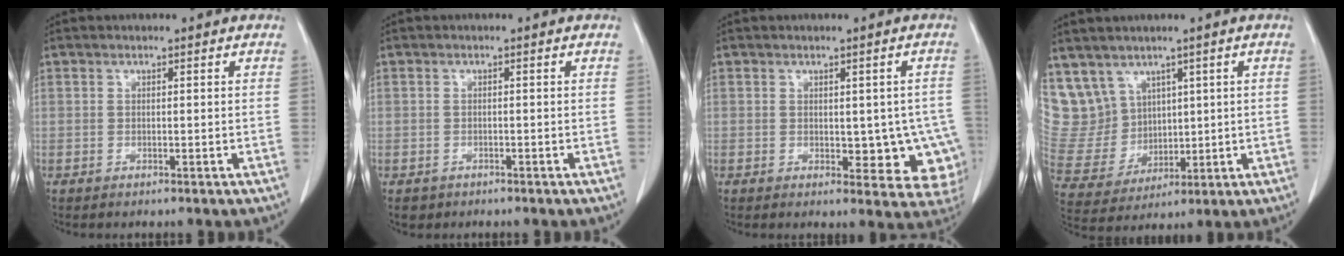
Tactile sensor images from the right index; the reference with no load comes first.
{"total": 1.5, "force": [-0.8, 1.2, 0.1], "torque": [-0.012, 0.002, -0.009]}
{"total": 8.2, "force": [-1.1, 4.6, 6.7], "torque": [-0.049, 0.006, -0.005]}
{"total": 11.8, "force": [6.5, 9.7, 1.9], "torque": [-0.069, 0.052, 0.163]}